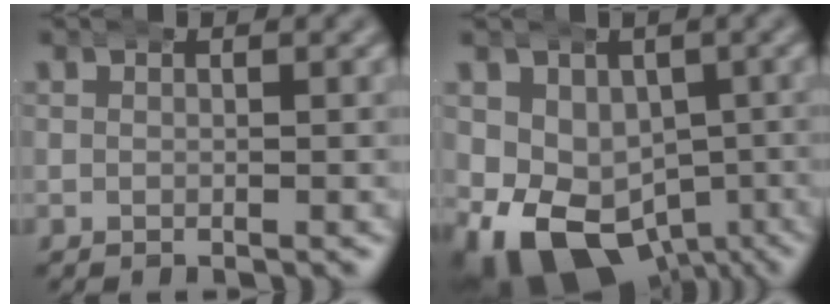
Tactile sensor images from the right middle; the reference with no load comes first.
{"total": 13.4, "force": [-5.9, 10.3, 6.3], "torque": [-0.136, -0.081, -0.072]}